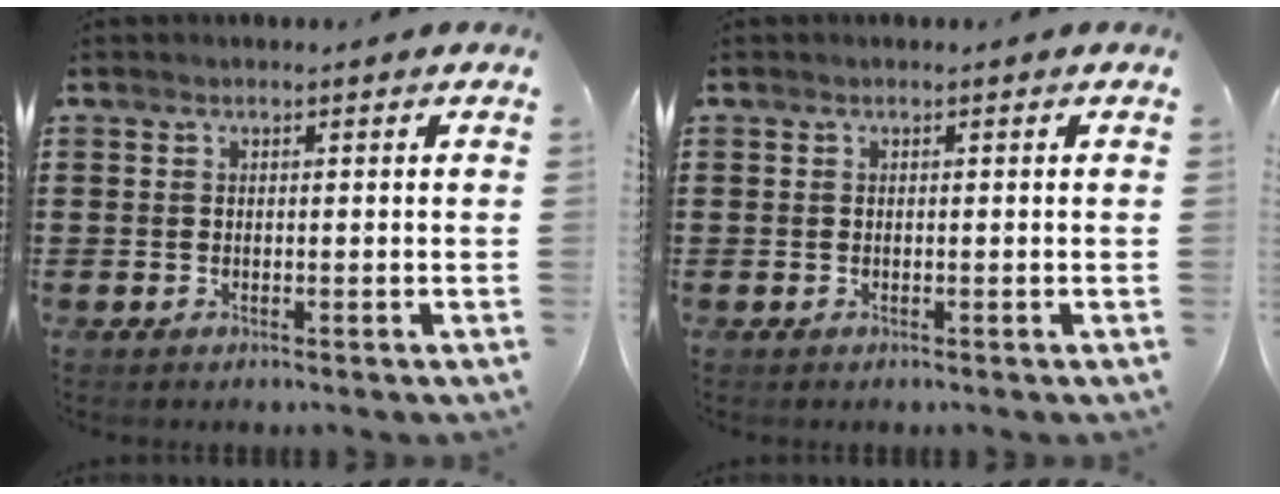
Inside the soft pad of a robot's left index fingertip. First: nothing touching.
{"total": 0.0}